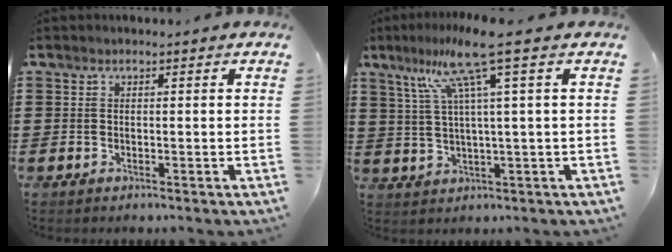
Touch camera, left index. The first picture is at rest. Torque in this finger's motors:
{"motor_torque": [1.67, 0.00, 0.88, 0.11]}